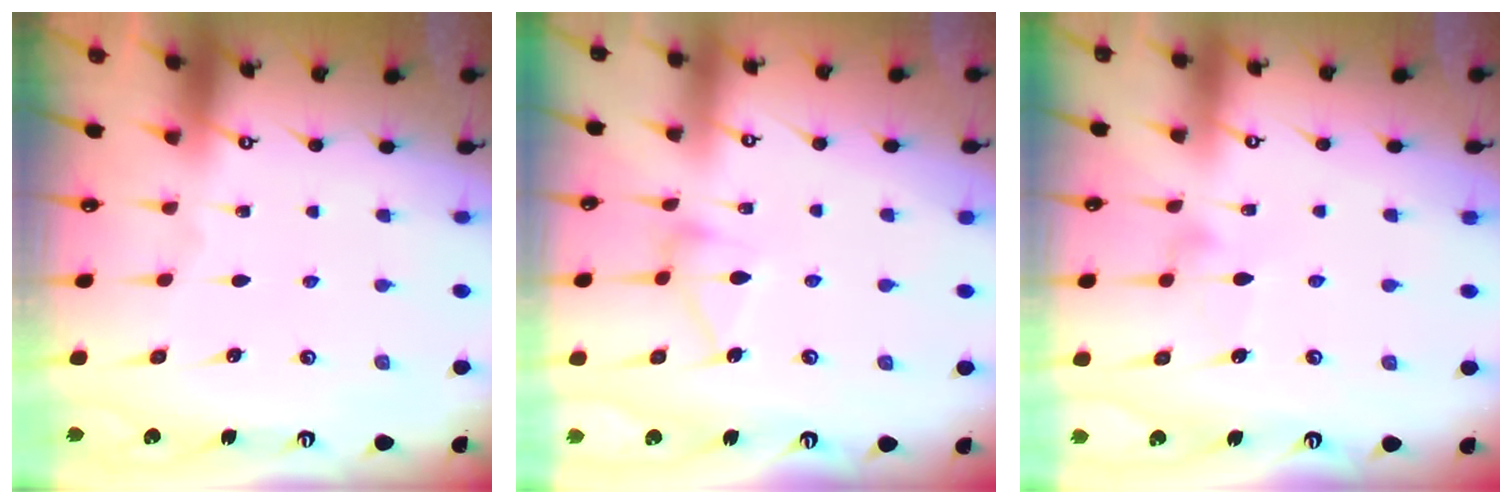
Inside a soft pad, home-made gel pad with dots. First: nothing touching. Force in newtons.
{"total": 9.2, "press": 9.2, "slide": 0.4}
{"total": 6.2, "press": 6.2, "slide": 0.3}